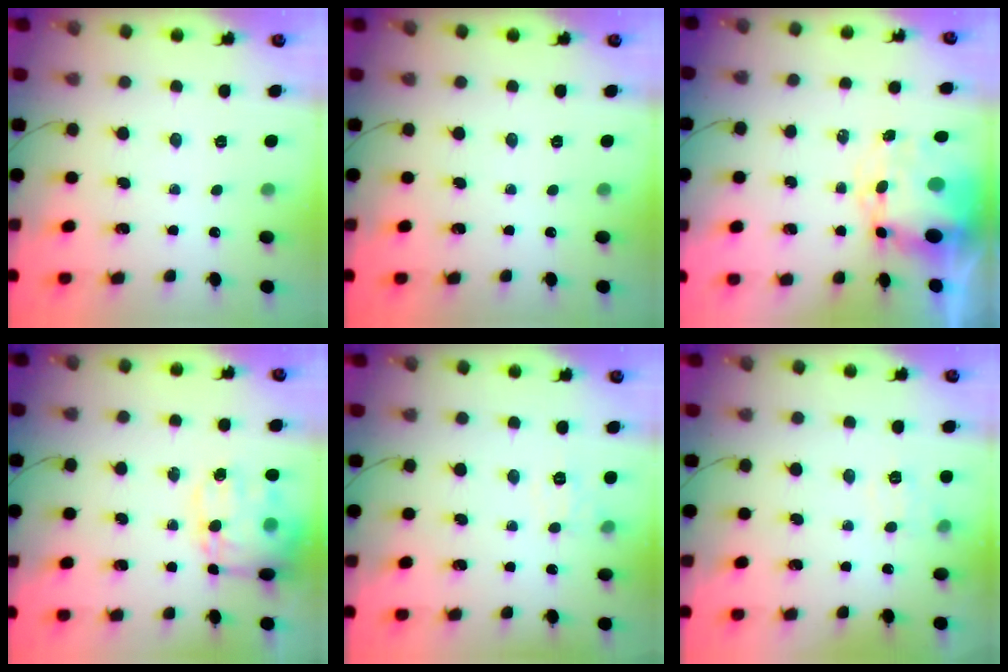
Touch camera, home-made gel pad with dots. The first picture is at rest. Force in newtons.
{"total": 0.0}
{"total": 9.3, "press": 9.0, "slide": 2.2}
{"total": 17.8, "press": 17.3, "slide": 4.0}
{"total": 6.7, "press": 6.5, "slide": 1.5}
{"total": 4.8, "press": 4.6, "slide": 1.5}